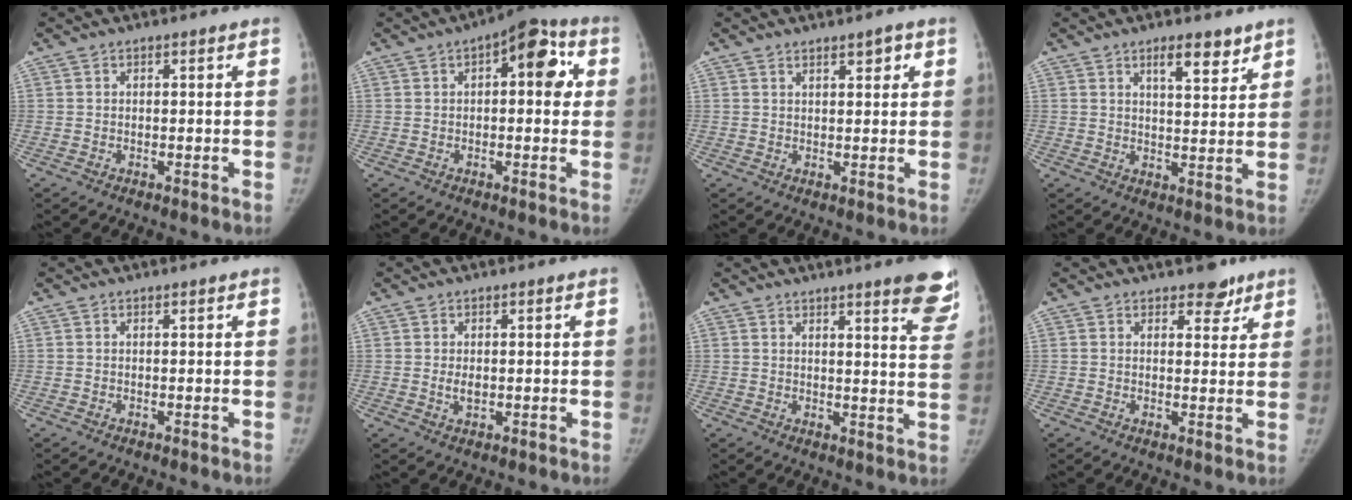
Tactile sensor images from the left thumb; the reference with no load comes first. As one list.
[{"total": 10.2, "force": [2.4, 4.9, 8.6], "torque": [-0.074, 0.021, 0.019]}, {"total": 2.7, "force": [1.6, 0.9, 2.0], "torque": [-0.020, -0.008, 0.024]}, {"total": 6.4, "force": [4.3, 2.2, 4.2], "torque": [-0.047, -0.029, 0.065]}, {"total": 0.0}, {"total": 2.2, "force": [0.0, 1.3, 1.8], "torque": [-0.026, -0.003, 0.001]}, {"total": 10.7, "force": [7.5, 1.6, 7.5], "torque": [-0.063, -0.038, 0.076]}, {"total": 4.2, "force": [3.0, 2.4, 1.7], "torque": [0.007, -0.016, 0.040]}]